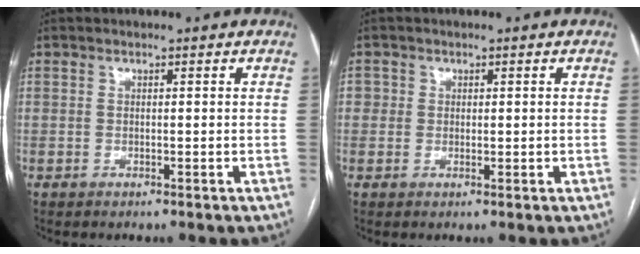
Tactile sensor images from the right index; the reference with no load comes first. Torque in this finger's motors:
{"motor_torque": [-0.17, 0.12, -0.02, 0.00]}